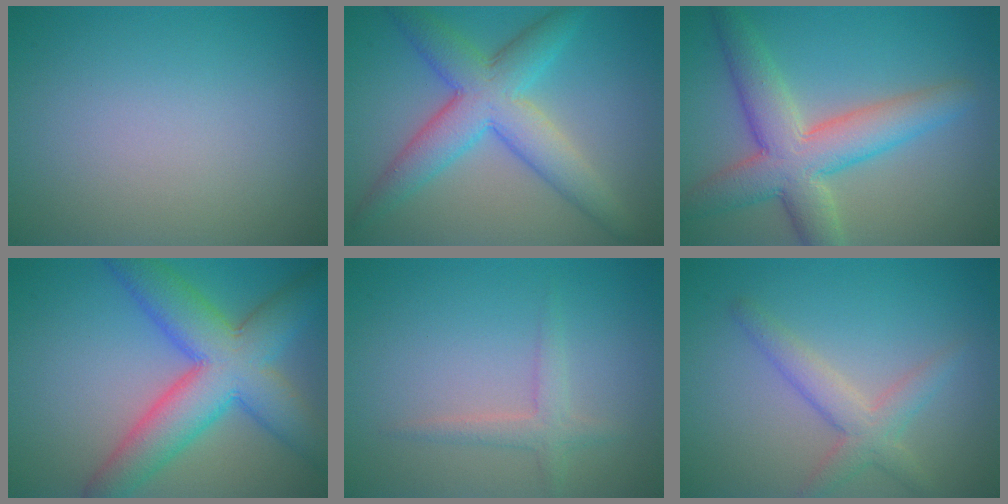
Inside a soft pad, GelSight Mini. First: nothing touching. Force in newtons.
{"total": 6.8, "press": 6.8, "slide": 0.2}
{"total": 7.3, "press": 7.3, "slide": 0.4}
{"total": 9.5, "press": 9.5, "slide": 0.4}
{"total": 1.9, "press": 1.9, "slide": 0.1}
{"total": 3.2, "press": 3.1, "slide": 0.1}